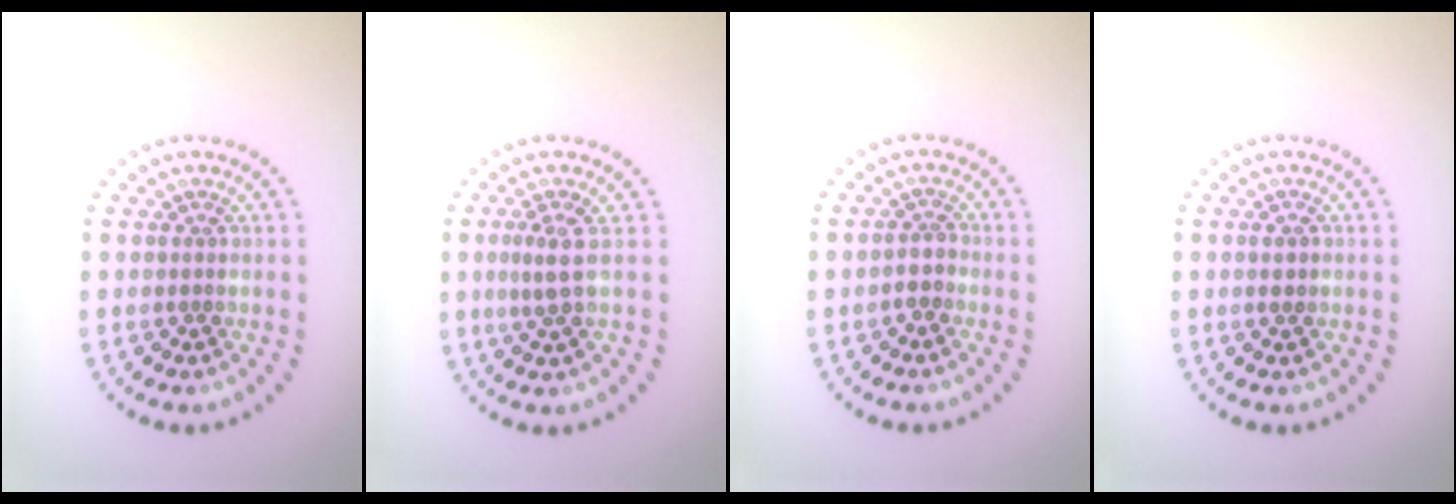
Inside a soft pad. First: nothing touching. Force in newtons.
{"total": 2.0, "press": 1.4, "slide": 1.3}
{"total": 1.4, "press": 1.2, "slide": 0.8}
{"total": 1.1, "press": 1.0, "slide": 0.5}